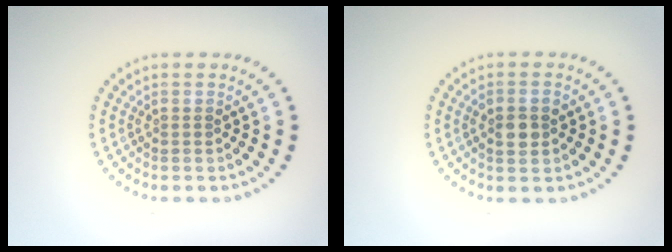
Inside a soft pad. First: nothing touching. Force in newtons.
{"total": 2.5, "press": 2.4, "slide": 0.3}